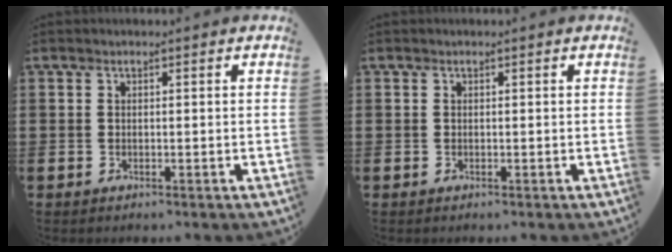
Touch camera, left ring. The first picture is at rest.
{"total": 0.0}